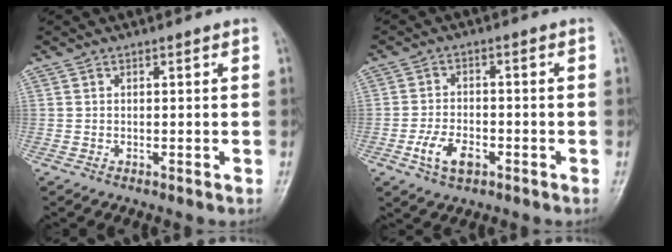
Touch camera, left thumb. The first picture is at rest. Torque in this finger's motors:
{"motor_torque": [-0.48, 0.66, 0.22, 0.08, 0.01]}